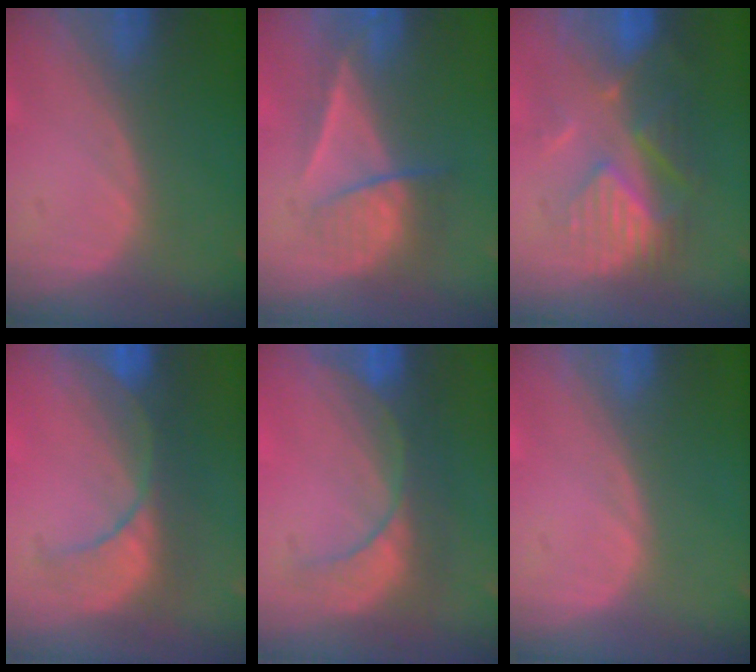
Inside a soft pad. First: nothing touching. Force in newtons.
{"total": 7.1, "press": 6.1, "slide": 3.7}
{"total": 8.5, "press": 8.5, "slide": 0.8}
{"total": 7.9, "press": 7.8, "slide": 1.6}
{"total": 8.9, "press": 7.8, "slide": 4.2}
{"total": 0.0}